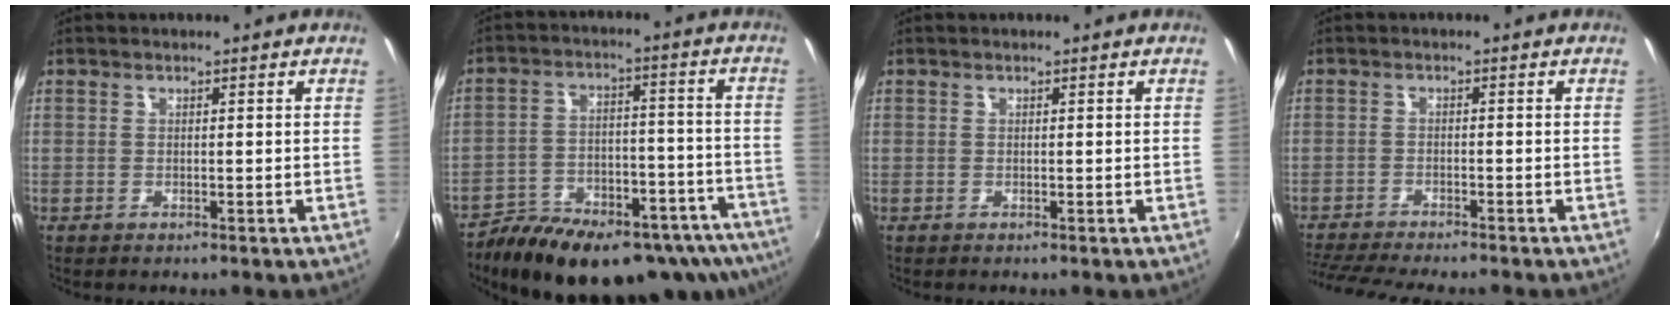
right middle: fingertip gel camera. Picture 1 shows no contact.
{"total": 24.7, "force": [-17.4, 10.6, 13.8], "torque": [-0.237, -0.013, -0.229]}
{"total": 0.0}
{"total": 9.6, "force": [-8.7, 0.7, 4.0], "torque": [-0.104, -0.024, -0.143]}